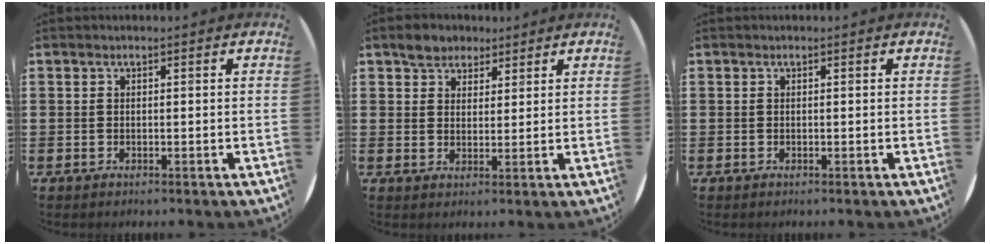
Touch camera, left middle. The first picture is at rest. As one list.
[{"total": 3.3, "force": [2.7, 2.0, 0.1], "torque": [-0.003, 0.007, 0.052]}, {"total": 0.0}]